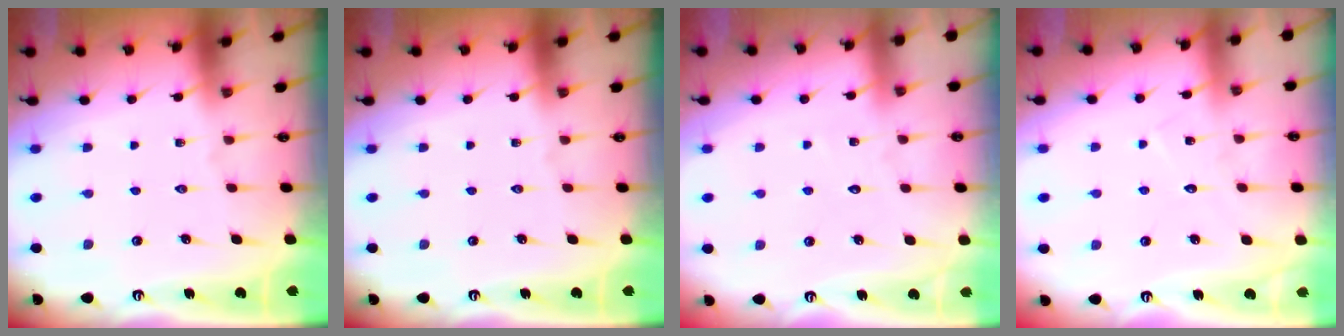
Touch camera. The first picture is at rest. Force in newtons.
{"total": 0.0}
{"total": 2.9, "press": 2.9, "slide": 0.3}
{"total": 6.4, "press": 6.4, "slide": 0.2}